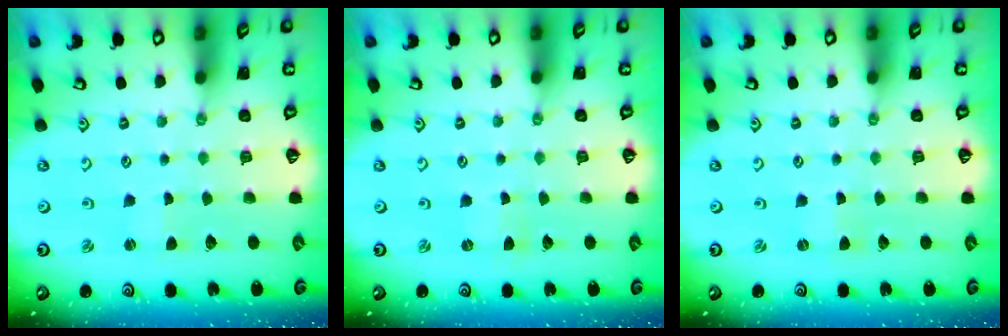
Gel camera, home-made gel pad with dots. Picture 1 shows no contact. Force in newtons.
{"total": 0.0}
{"total": 0.0}